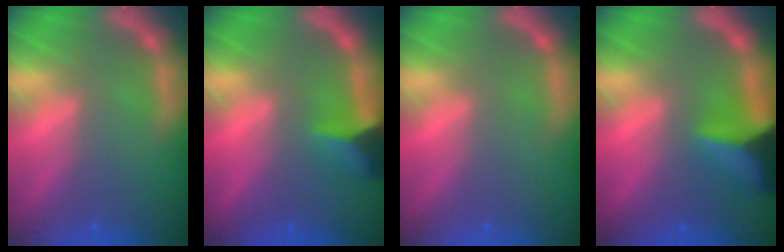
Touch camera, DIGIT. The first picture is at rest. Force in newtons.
{"total": 4.0}
{"total": 0.0}
{"total": 7.5}